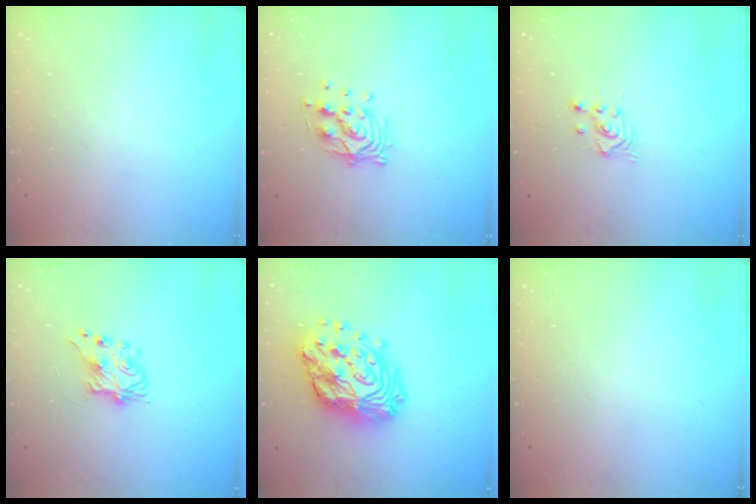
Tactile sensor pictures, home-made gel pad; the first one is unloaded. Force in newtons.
{"total": 10.6, "press": 10.6, "slide": 0.9}
{"total": 2.4, "press": 2.3, "slide": 0.2}
{"total": 7.1, "press": 7.1, "slide": 0.5}
{"total": 21.7, "press": 21.5, "slide": 2.2}
{"total": 0.0}